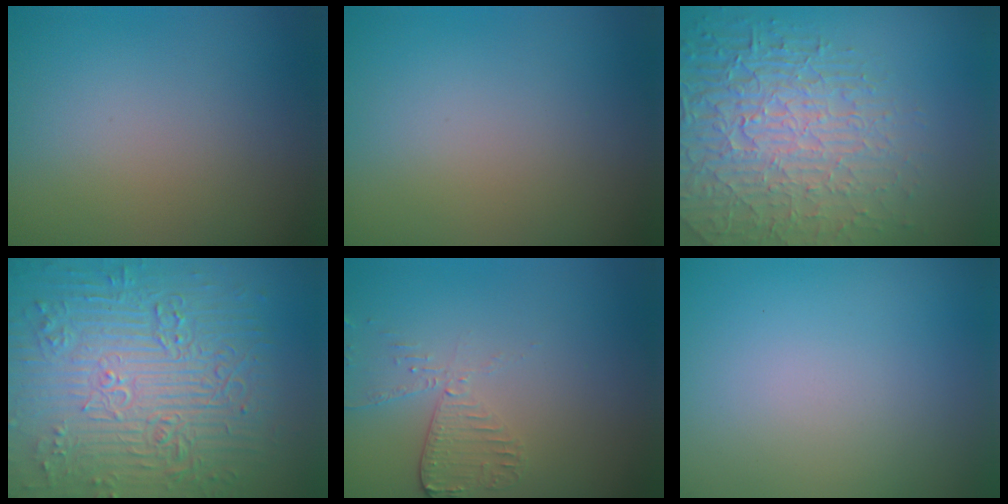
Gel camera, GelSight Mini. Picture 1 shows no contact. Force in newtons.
{"total": 0.0}
{"total": 8.3, "press": 6.0, "slide": 5.7}
{"total": 11.4, "press": 7.5, "slide": 8.5}
{"total": 2.7, "press": 2.4, "slide": 1.2}
{"total": 0.0}